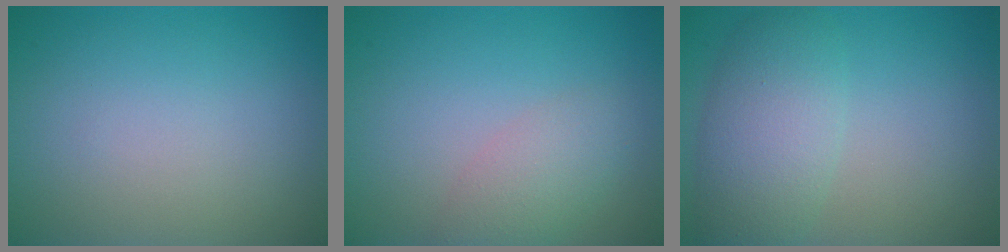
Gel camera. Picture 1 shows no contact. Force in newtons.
{"total": 2.8, "press": 2.8, "slide": 0.1}
{"total": 5.1, "press": 5.1, "slide": 0.2}